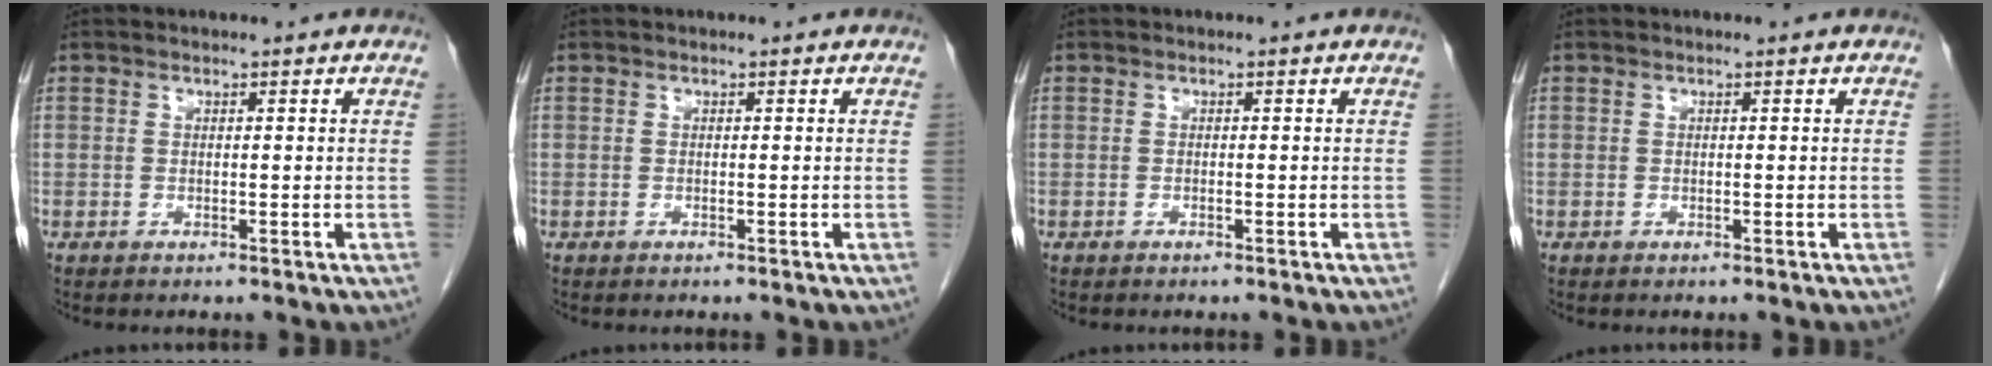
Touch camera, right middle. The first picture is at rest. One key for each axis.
{"total": 0.0}
{"total": 0.0}
{"total": 0.0}